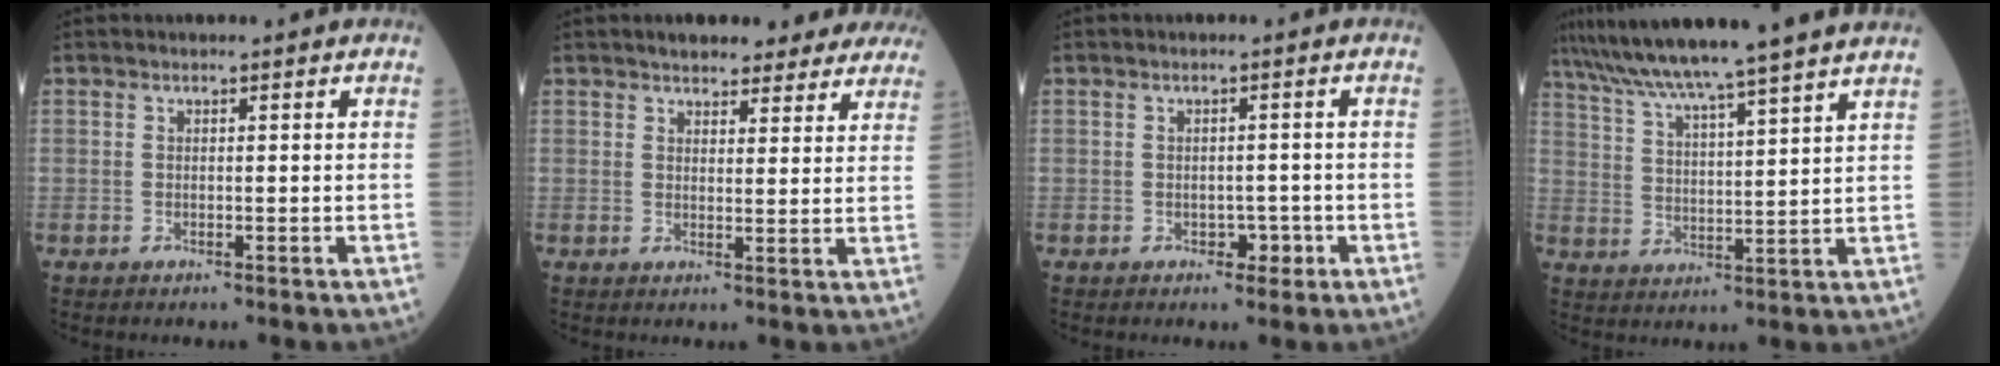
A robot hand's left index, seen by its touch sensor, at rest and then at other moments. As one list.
[{"total": 12.9, "force": [11.5, 3.9, 4.4], "torque": [-0.021, 0.015, 0.127]}, {"total": 2.0, "force": [-0.7, 1.5, 1.2], "torque": [-0.013, 0.004, -0.006]}, {"total": 18.1, "force": [15.7, -2.2, 8.6], "torque": [-0.151, -0.004, 0.225]}]